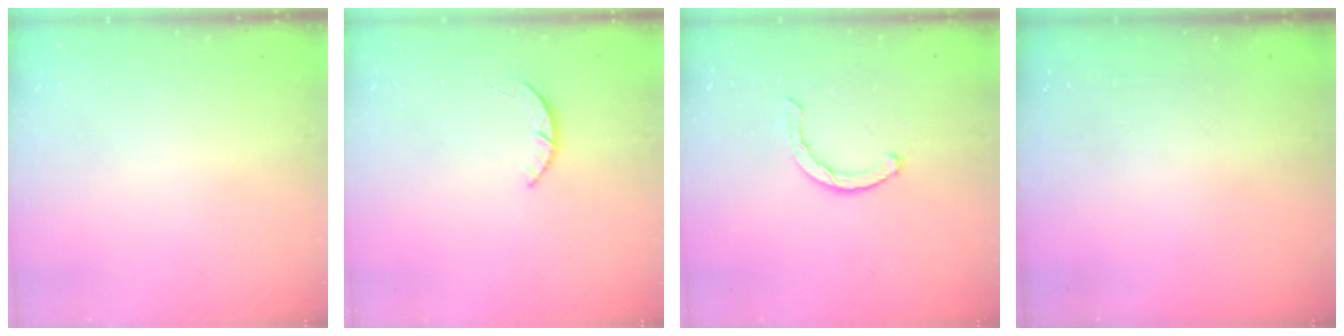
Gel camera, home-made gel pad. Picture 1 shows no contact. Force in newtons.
{"total": 1.9, "press": 1.9, "slide": 0.3}
{"total": 1.8, "press": 1.8, "slide": 0.4}
{"total": 0.0}